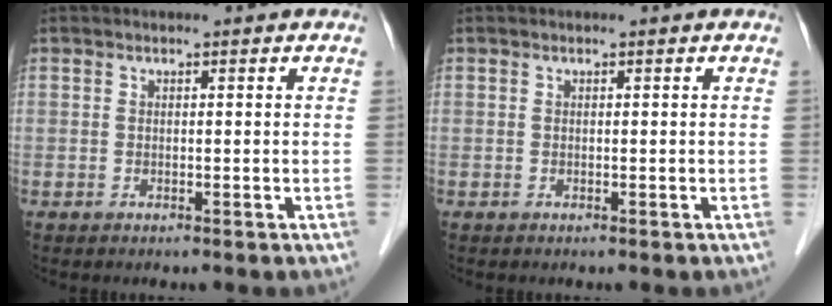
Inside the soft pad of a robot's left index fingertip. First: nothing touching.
{"total": 0.0}